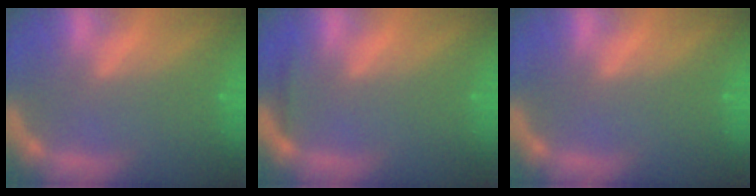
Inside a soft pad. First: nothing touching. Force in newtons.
{"total": 0.9}
{"total": 0.0}